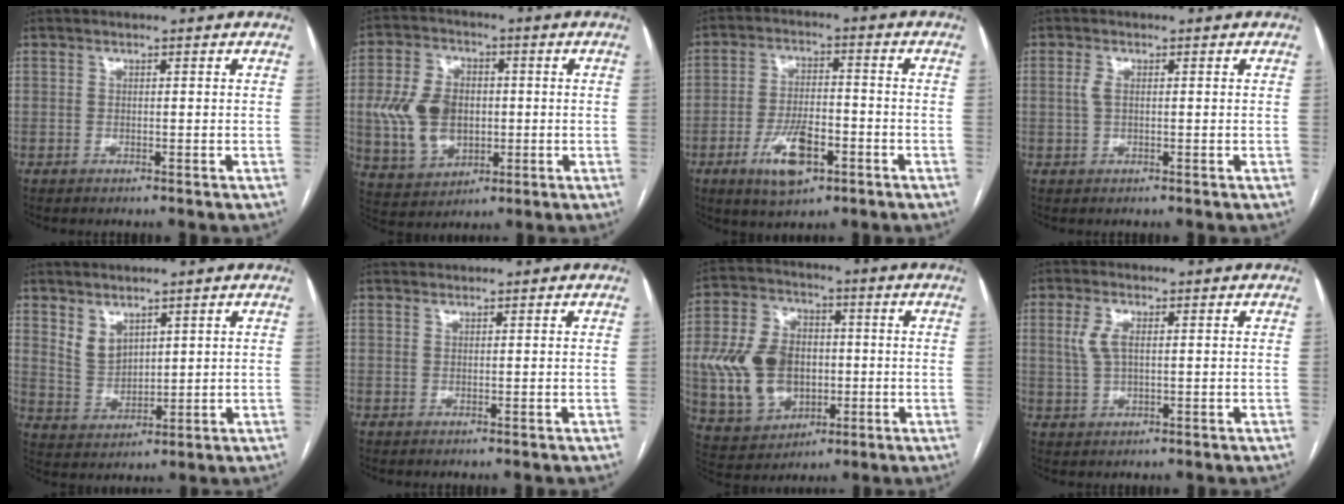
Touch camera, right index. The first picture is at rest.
{"total": 11.7, "force": [-0.3, 8.2, 8.3], "torque": [-0.182, 0.019, 0.008]}
{"total": 8.8, "force": [-4.1, 3.4, 7.0], "torque": [-0.137, -0.002, -0.067]}
{"total": 1.5, "force": [0.2, 0.7, 1.3], "torque": [-0.033, 0.003, 0.005]}
{"total": 4.5, "force": [3.1, 2.5, 2.0], "torque": [-0.045, -0.002, 0.075]}
{"total": 1.5, "force": [1.5, 0.0, 0.0], "torque": [-0.007, 0.019, 0.031]}
{"total": 14.5, "force": [-0.9, 10.5, 10.0], "torque": [-0.228, 0.026, -0.001]}
{"total": 3.7, "force": [1.0, 1.4, 3.2], "torque": [-0.080, 0.006, 0.024]}